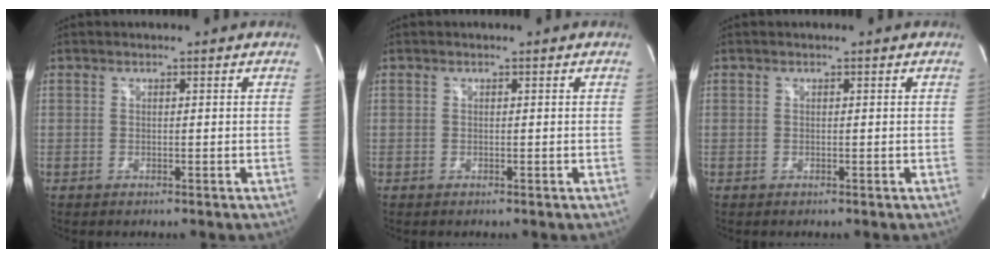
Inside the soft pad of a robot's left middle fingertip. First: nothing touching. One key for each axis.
{"total": 0.0}
{"total": 0.0}